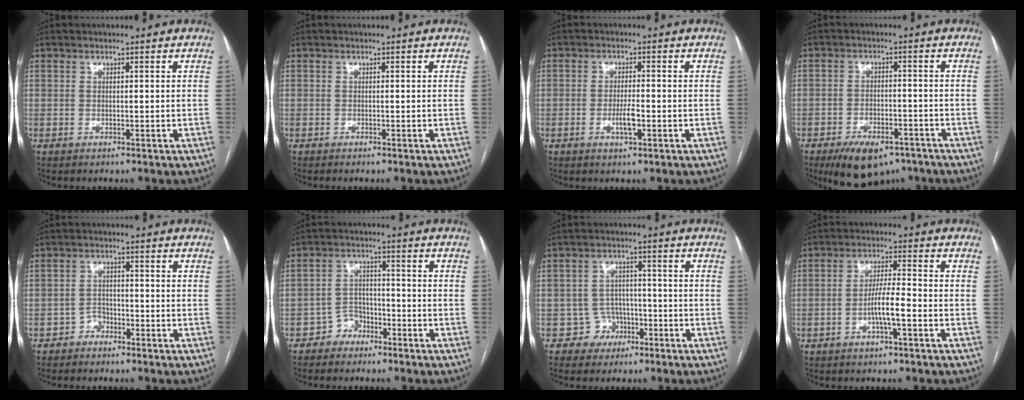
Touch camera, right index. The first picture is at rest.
{"total": 0.6, "force": [-0.5, 0.0, 0.3], "torque": [-0.008, -0.001, -0.008]}
{"total": 3.2, "force": [-1.0, 0.6, 3.0], "torque": [-0.058, -0.001, -0.017]}
{"total": 10.2, "force": [-7.4, 4.7, 5.2], "torque": [-0.077, 0.001, -0.114]}
{"total": 2.3, "force": [-1.8, 1.4, 0.3], "torque": [-0.004, 0.008, -0.034]}
{"total": 3.9, "force": [-2.8, 2.7, 0.6], "torque": [-0.002, 0.014, -0.051]}
{"total": 4.6, "force": [-2.2, 4.0, -0.2], "torque": [0.015, 0.018, -0.033]}
{"total": 5.2, "force": [-1.9, 0.3, 4.8], "torque": [-0.094, 0.006, -0.035]}